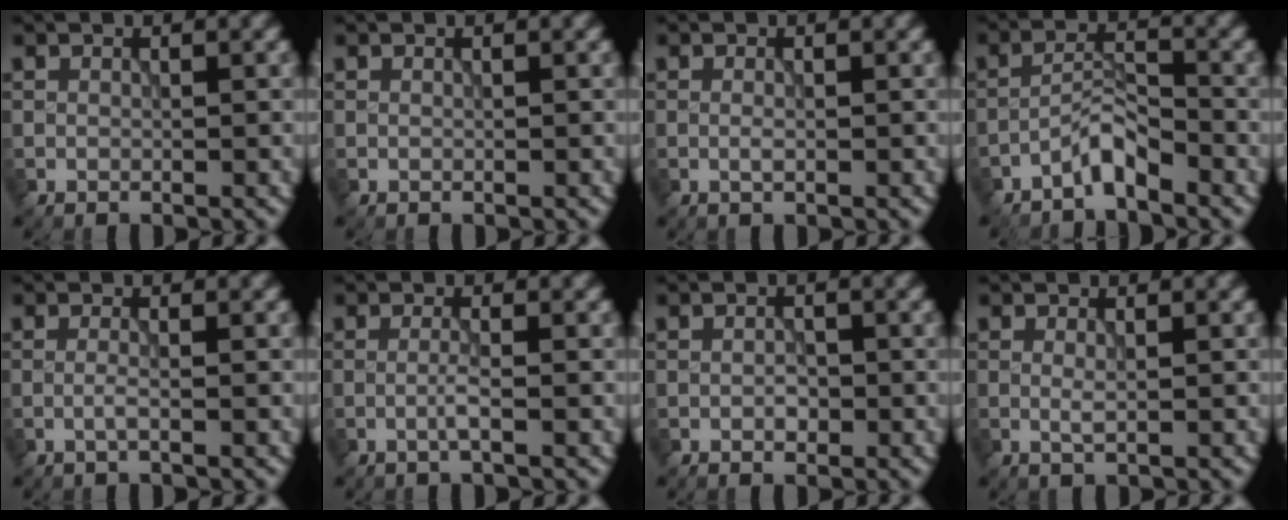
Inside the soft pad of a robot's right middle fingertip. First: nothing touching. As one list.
[{"total": 0.0}, {"total": 0.7, "force": [-0.1, 0.2, 0.6], "torque": [-0.014, -0.003, -0.004]}, {"total": 2.6, "force": [-2.2, 0.4, 1.4], "torque": [-0.025, 0.012, -0.045]}, {"total": 1.1, "force": [-0.3, 0.2, 1.0], "torque": [-0.018, 0.000, -0.011]}, {"total": 1.3, "force": [-0.4, 0.0, 1.3], "torque": [-0.024, 0.002, -0.013]}, {"total": 1.0, "force": [-0.4, 0.6, 0.8], "torque": [-0.013, 0.002, -0.007]}, {"total": 0.9, "force": [0.1, 0.1, 0.9], "torque": [-0.018, -0.001, 0.000]}]